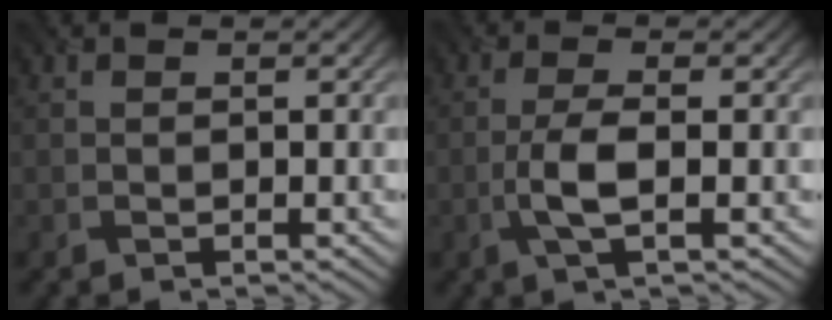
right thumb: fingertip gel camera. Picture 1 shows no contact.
{"total": 4.0, "force": [-1.1, 1.0, 3.7], "torque": [-0.081, 0.004, -0.028]}